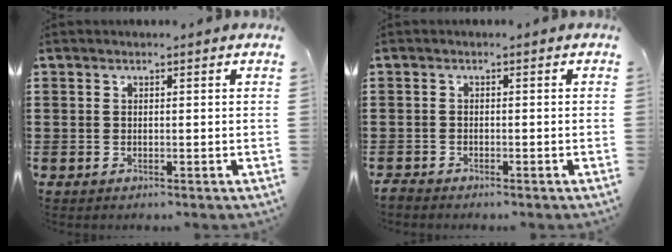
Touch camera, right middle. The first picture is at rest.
{"total": 1.2, "force": [-1.2, 0.2, 0.1], "torque": [-0.006, -0.001, -0.025]}